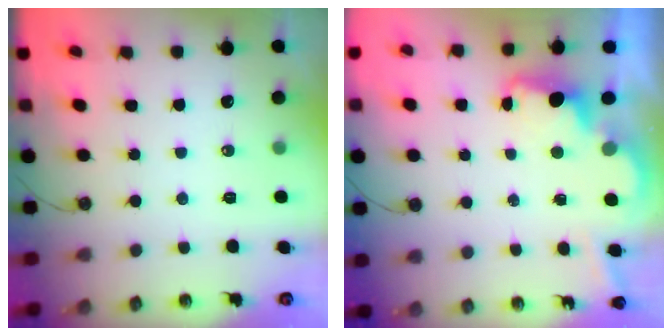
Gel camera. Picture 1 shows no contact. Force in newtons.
{"total": 3.5, "press": 3.4, "slide": 0.8}